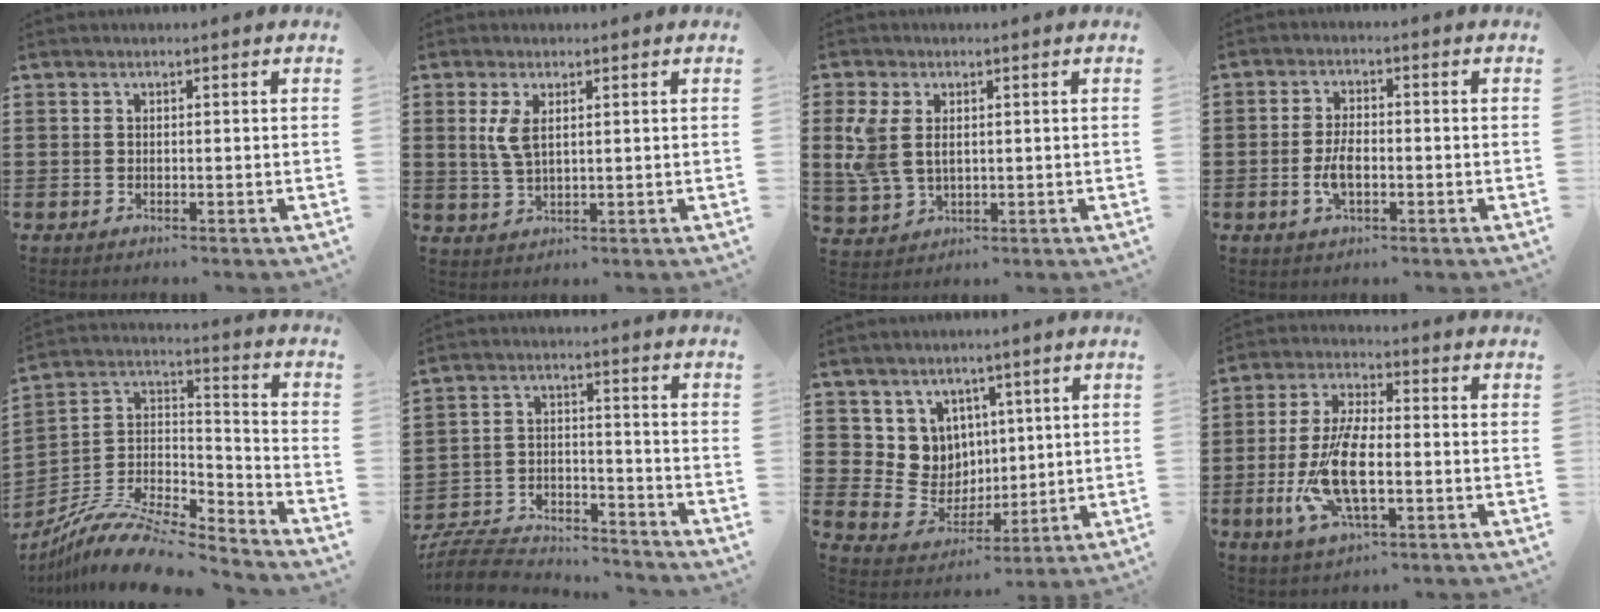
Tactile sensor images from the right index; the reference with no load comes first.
{"total": 3.9, "force": [1.2, 1.7, 3.3], "torque": [-0.080, 0.003, 0.018]}
{"total": 5.0, "force": [1.0, 3.5, 3.5], "torque": [-0.095, 0.006, 0.015]}
{"total": 4.2, "force": [-1.0, 2.0, 3.6], "torque": [-0.079, 0.000, -0.021]}
{"total": 10.5, "force": [-8.7, 3.2, 5.0], "torque": [-0.106, 0.025, -0.174]}
{"total": 7.2, "force": [-7.0, 1.3, 1.3], "torque": [-0.039, 0.009, -0.142]}
{"total": 7.4, "force": [3.0, 6.8, 0.6], "torque": [-0.054, -0.019, 0.065]}
{"total": 11.0, "force": [-2.2, 4.1, 9.9], "torque": [-0.221, -0.013, -0.043]}